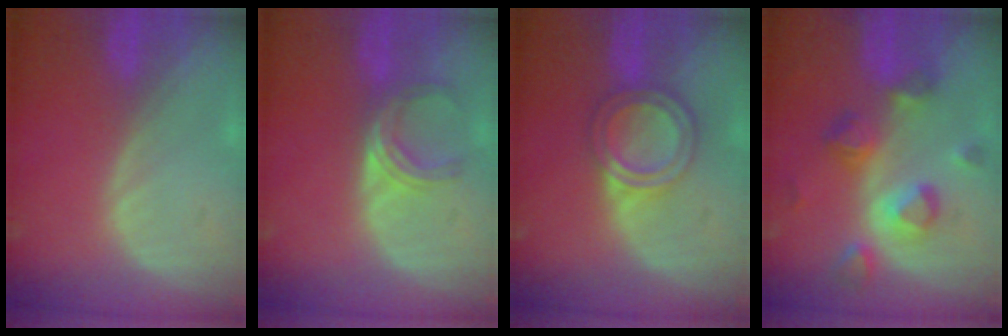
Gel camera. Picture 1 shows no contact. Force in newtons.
{"total": 5.1, "press": 4.5, "slide": 2.4}
{"total": 6.2, "press": 5.4, "slide": 3.0}
{"total": 8.0, "press": 7.7, "slide": 2.4}